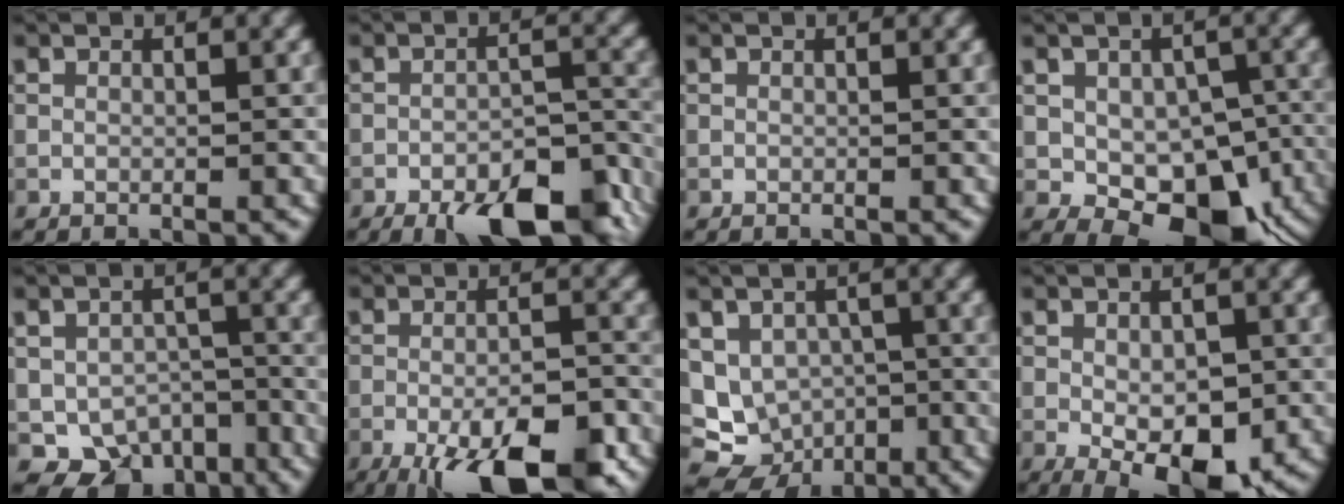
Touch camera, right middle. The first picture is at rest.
{"total": 10.4, "force": [-7.0, 3.8, 6.7], "torque": [-0.088, -0.008, -0.097]}
{"total": 0.0}
{"total": 9.6, "force": [-3.2, 6.1, 6.7], "torque": [-0.091, -0.019, -0.031]}
{"total": 6.4, "force": [-3.8, 4.3, 2.8], "torque": [-0.031, -0.025, -0.047]}
{"total": 11.5, "force": [-6.5, 3.8, 8.7], "torque": [-0.146, -0.016, -0.099]}
{"total": 7.8, "force": [-2.4, 6.7, 3.2], "torque": [-0.036, -0.006, -0.041]}
{"total": 7.6, "force": [-2.7, 3.5, 6.2], "torque": [-0.103, -0.018, -0.032]}